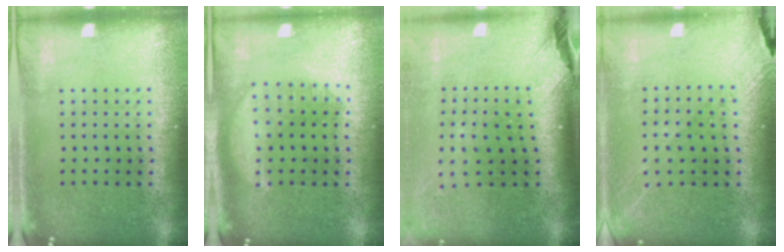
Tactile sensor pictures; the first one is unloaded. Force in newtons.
{"total": 3.1, "press": 3.1, "slide": 0.3}
{"total": 2.5, "press": 1.8, "slide": 1.7}
{"total": 1.3, "press": 1.2, "slide": 0.5}